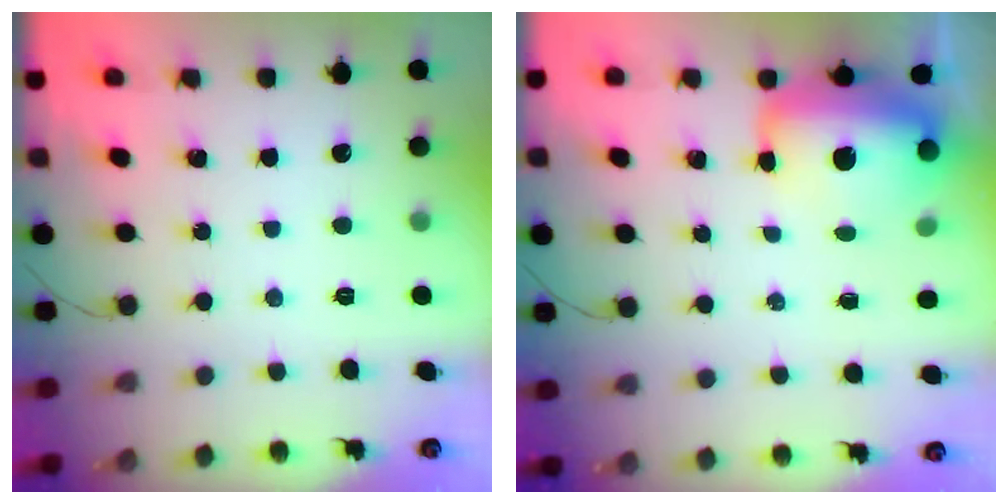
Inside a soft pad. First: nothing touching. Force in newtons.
{"total": 20.6, "press": 16.4, "slide": 12.5}